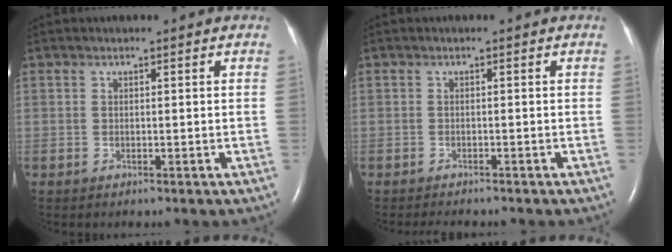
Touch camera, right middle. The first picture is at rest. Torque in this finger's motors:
{"motor_torque": [0.05, -0.05, -0.02, 0.00]}